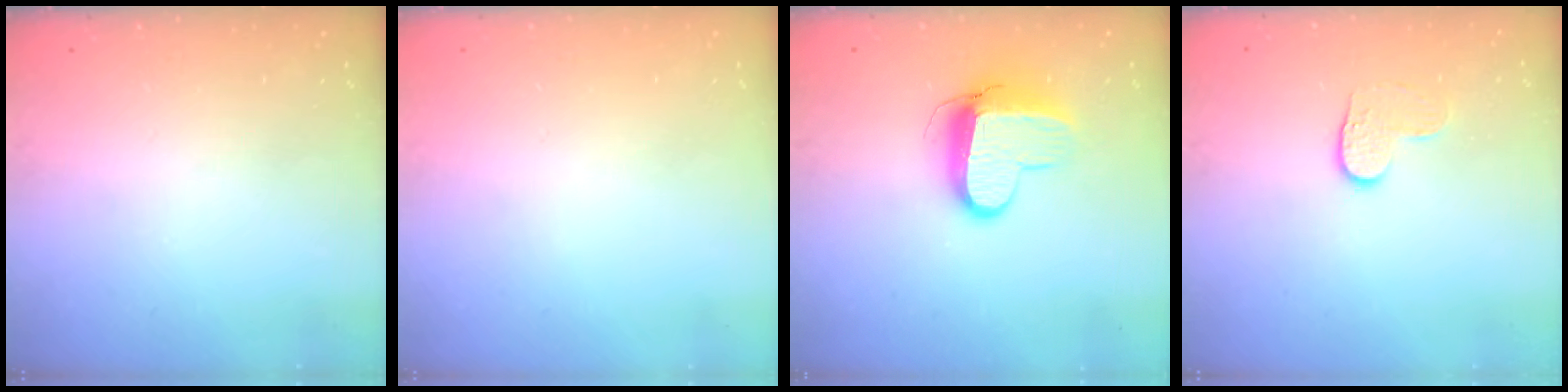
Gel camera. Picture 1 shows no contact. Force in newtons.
{"total": 0.6, "press": 0.6, "slide": 0.2}
{"total": 10.3, "press": 10.3, "slide": 1.2}
{"total": 4.0, "press": 4.0, "slide": 0.4}